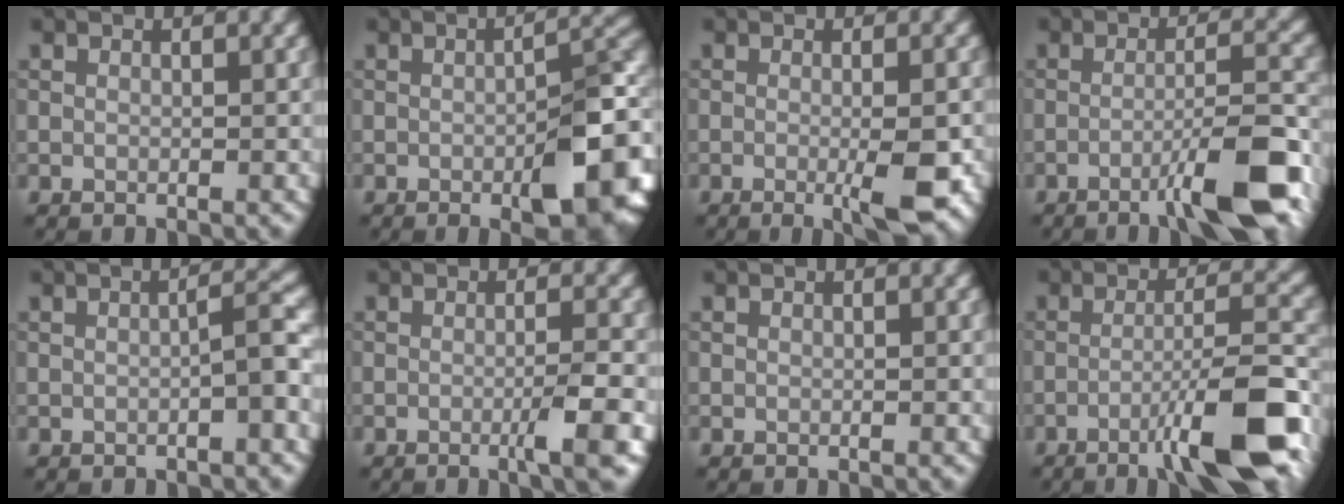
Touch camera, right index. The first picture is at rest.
{"total": 9.0, "force": [-2.8, 2.5, 8.1], "torque": [-0.105, 0.002, -0.043]}
{"total": 4.3, "force": [-1.1, 0.6, 4.1], "torque": [-0.064, -0.006, -0.018]}
{"total": 8.3, "force": [-4.3, 1.1, 7.0], "torque": [-0.103, 0.009, -0.073]}
{"total": 2.3, "force": [-0.7, 0.2, 2.2], "torque": [-0.036, 0.015, -0.015]}
{"total": 3.4, "force": [-1.2, 0.4, 3.2], "torque": [-0.044, 0.004, -0.025]}
{"total": 0.0}
{"total": 9.5, "force": [-4.8, 1.3, 8.1], "torque": [-0.119, 0.009, -0.082]}